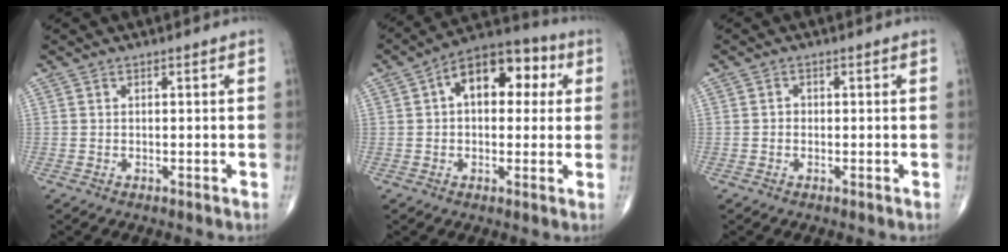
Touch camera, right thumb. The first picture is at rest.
{"total": 10.3, "force": [2.2, 6.4, 7.8], "torque": [-0.077, 0.026, 0.024]}
{"total": 0.9, "force": [-0.2, 0.8, 0.4], "torque": [0.001, 0.004, -0.006]}